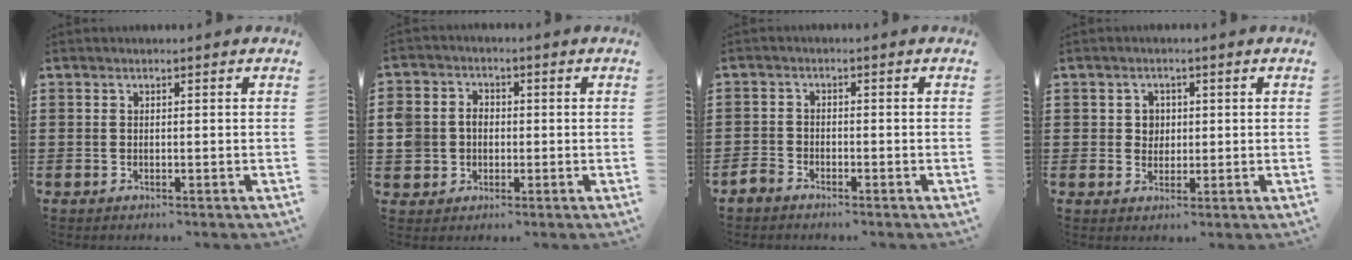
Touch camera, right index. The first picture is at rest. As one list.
[{"total": 4.7, "force": [-0.6, 4.4, 1.6], "torque": [-0.058, 0.009, -0.016]}, {"total": 2.0, "force": [-1.8, 0.7, 0.2], "torque": [-0.018, 0.000, -0.041]}, {"total": 2.3, "force": [0.4, 2.1, 0.9], "torque": [-0.026, 0.010, 0.003]}]